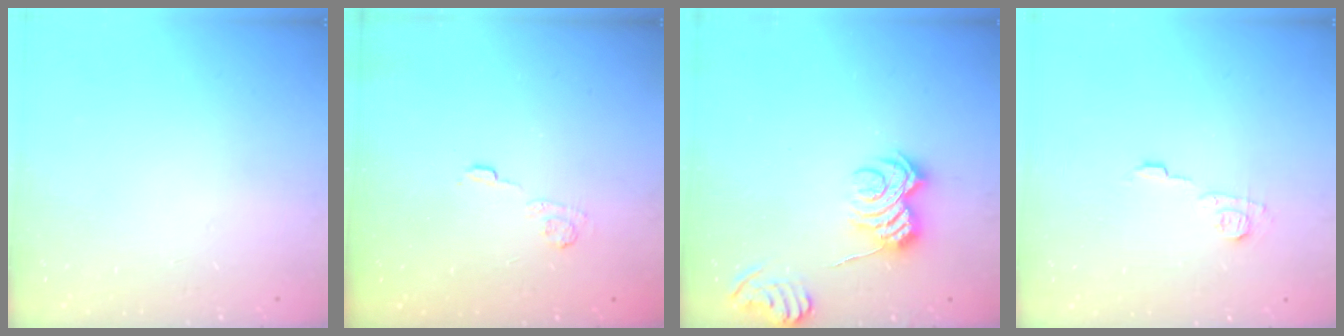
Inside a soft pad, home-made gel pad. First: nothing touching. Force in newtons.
{"total": 3.5, "press": 3.2, "slide": 1.4}
{"total": 5.4, "press": 5.3, "slide": 1.0}
{"total": 7.0, "press": 7.0, "slide": 0.6}